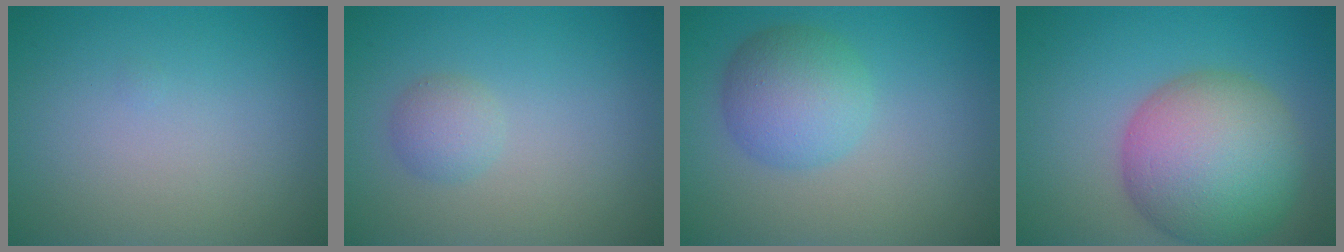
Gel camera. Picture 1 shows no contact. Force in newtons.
{"total": 1.7, "press": 1.7, "slide": 0.1}
{"total": 4.5, "press": 4.5, "slide": 0.1}
{"total": 10.6, "press": 10.6, "slide": 0.5}